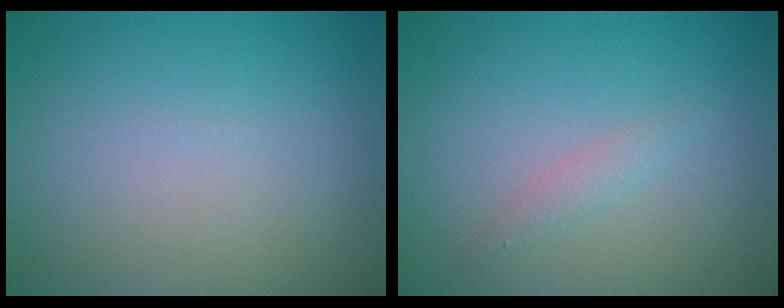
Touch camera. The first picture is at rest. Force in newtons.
{"total": 1.1, "press": 1.1, "slide": 0.0}